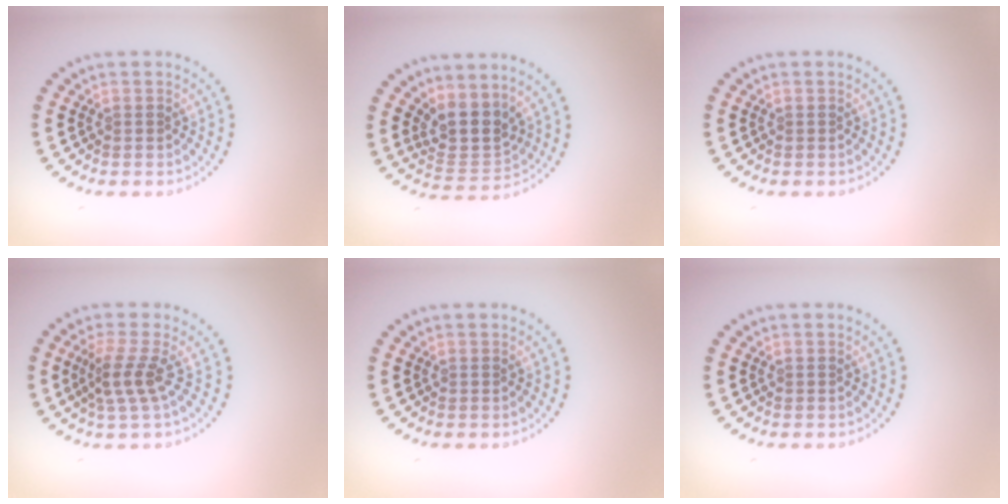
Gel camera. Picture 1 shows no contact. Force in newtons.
{"total": 3.7, "press": 2.9, "slide": 2.4}
{"total": 0.0}
{"total": 2.6, "press": 1.9, "slide": 1.8}
{"total": 0.0}
{"total": 0.0}